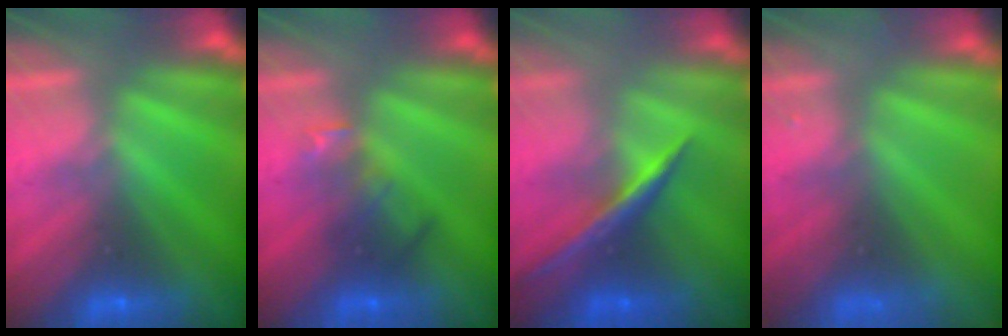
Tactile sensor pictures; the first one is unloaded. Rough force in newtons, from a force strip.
{"total": 2.4}
{"total": 1.5}
{"total": 11.8}